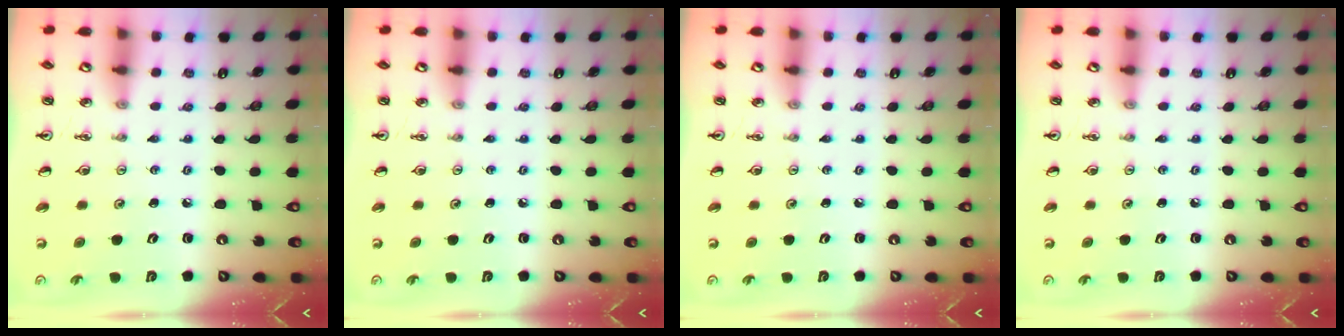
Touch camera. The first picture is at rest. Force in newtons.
{"total": 0.0}
{"total": 0.0}
{"total": 0.0}